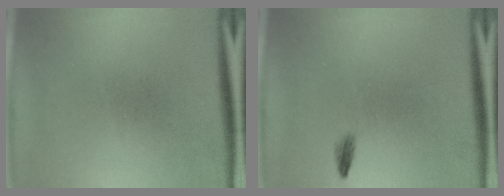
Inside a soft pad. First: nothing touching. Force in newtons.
{"total": 0.7}